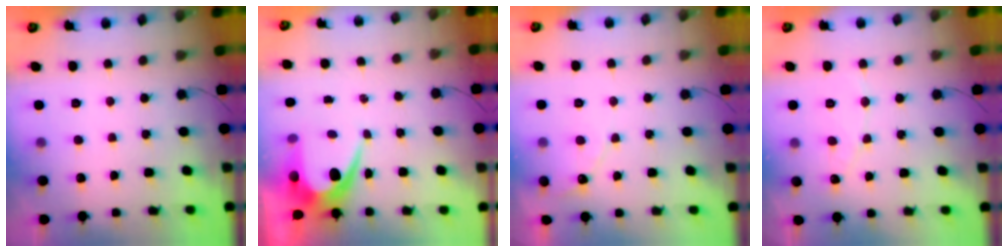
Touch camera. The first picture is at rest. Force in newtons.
{"total": 9.4, "press": 9.4, "slide": 0.7}
{"total": 5.2, "press": 5.2, "slide": 0.5}
{"total": 5.2, "press": 5.2, "slide": 0.4}